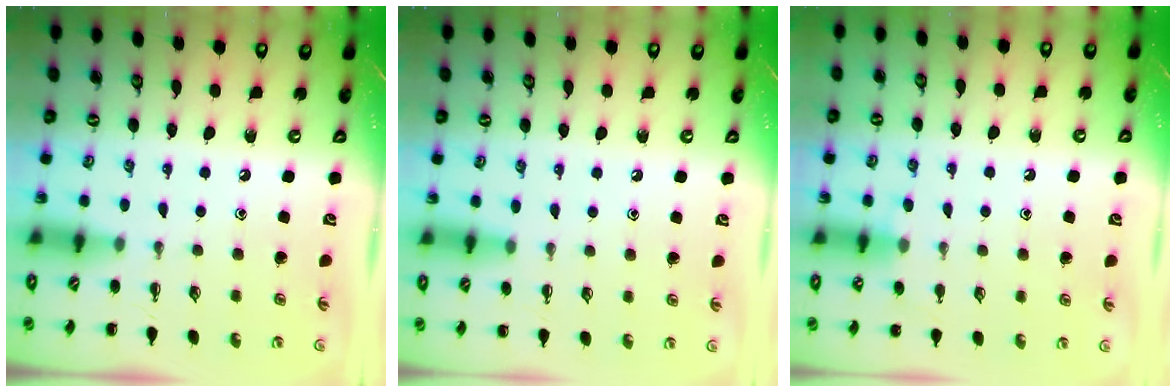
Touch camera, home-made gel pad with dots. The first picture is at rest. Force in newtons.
{"total": 7.2, "press": 6.8, "slide": 2.3}
{"total": 7.5, "press": 7.1, "slide": 2.2}